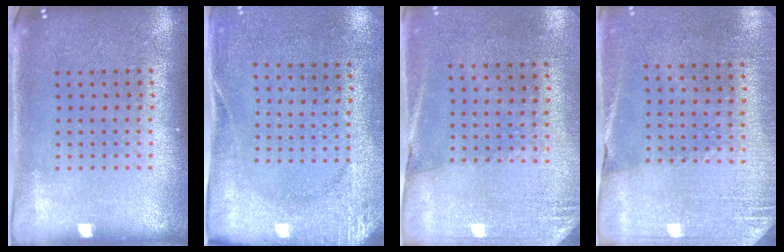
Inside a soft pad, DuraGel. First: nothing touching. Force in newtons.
{"total": 2.7, "press": 2.0, "slide": 1.7}
{"total": 2.7, "press": 2.4, "slide": 1.3}
{"total": 2.7, "press": 2.6, "slide": 0.9}